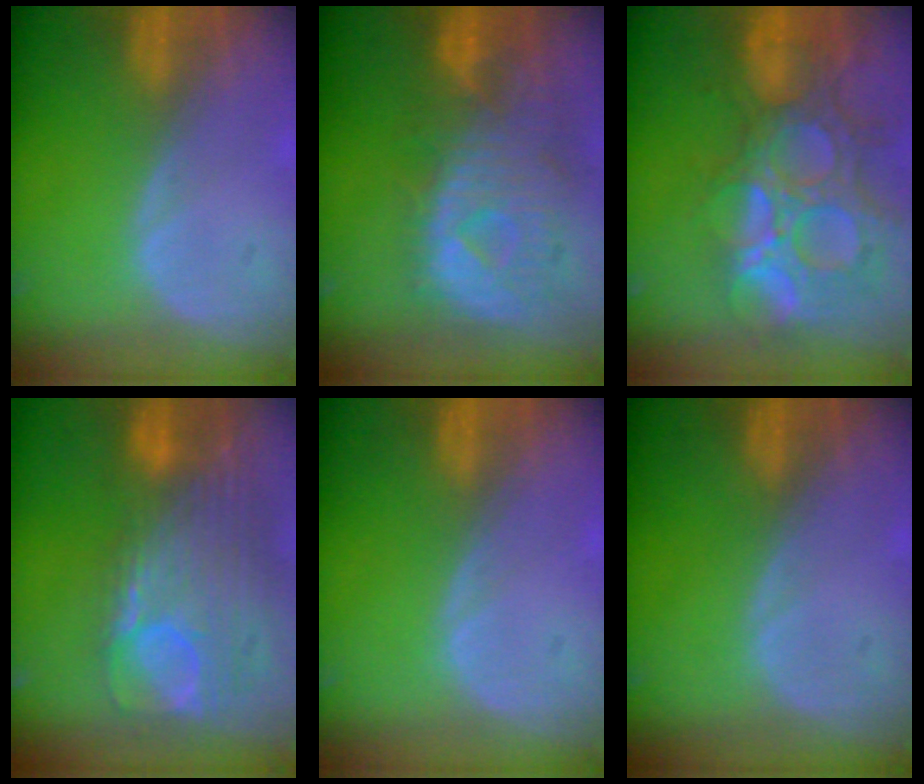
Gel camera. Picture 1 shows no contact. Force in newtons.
{"total": 11.4, "press": 9.8, "slide": 5.8}
{"total": 14.5, "press": 12.1, "slide": 7.9}
{"total": 12.5, "press": 10.6, "slide": 6.7}
{"total": 0.0}
{"total": 0.0}